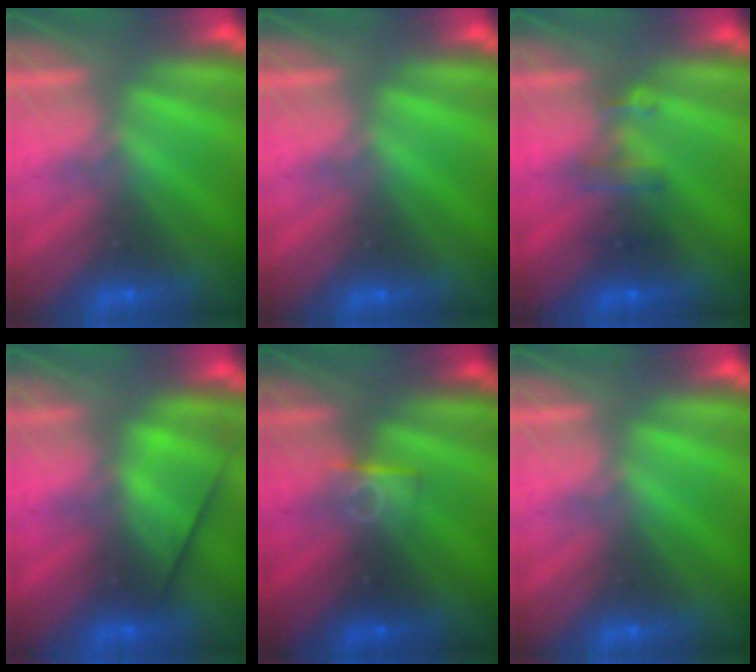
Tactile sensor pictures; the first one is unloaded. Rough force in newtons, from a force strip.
{"total": 0.0}
{"total": 2.8}
{"total": 2.6}
{"total": 2.7}
{"total": 0.0}